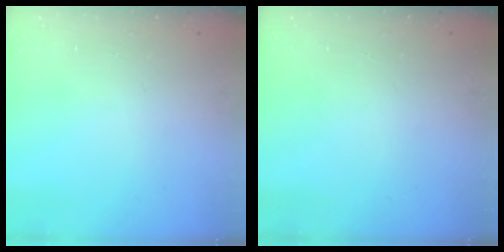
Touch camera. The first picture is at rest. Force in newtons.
{"total": 0.0}